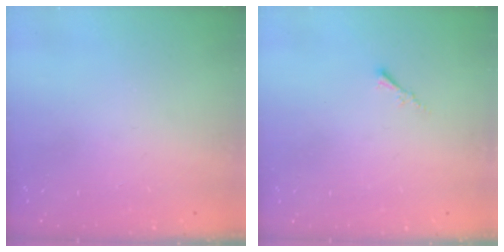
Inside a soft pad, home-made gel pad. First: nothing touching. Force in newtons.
{"total": 0.5, "press": 0.4, "slide": 0.3}